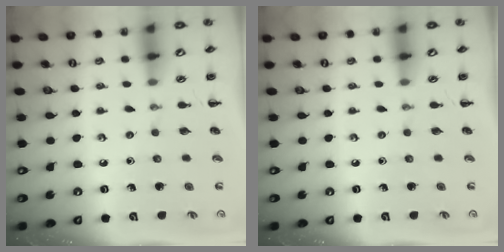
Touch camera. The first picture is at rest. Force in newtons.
{"total": 0.0}